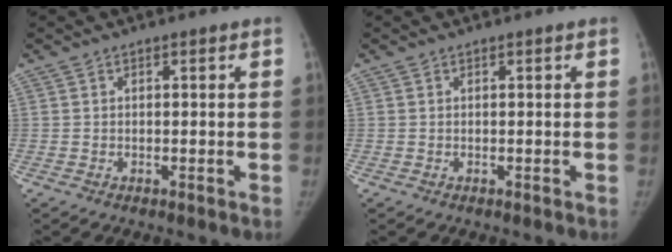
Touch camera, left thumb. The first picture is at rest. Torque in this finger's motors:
{"motor_torque": [0.00, 0.00, 0.18, -0.21, 0.03]}